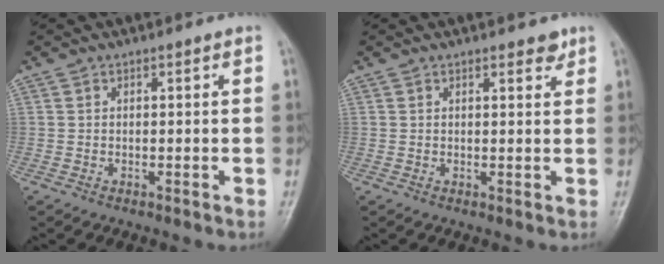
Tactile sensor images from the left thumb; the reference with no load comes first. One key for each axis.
{"total": 2.0, "fx": 1.5, "fy": 0.8, "fz": 1.0, "tx": -0.005, "ty": -0.008, "tz": 0.018}